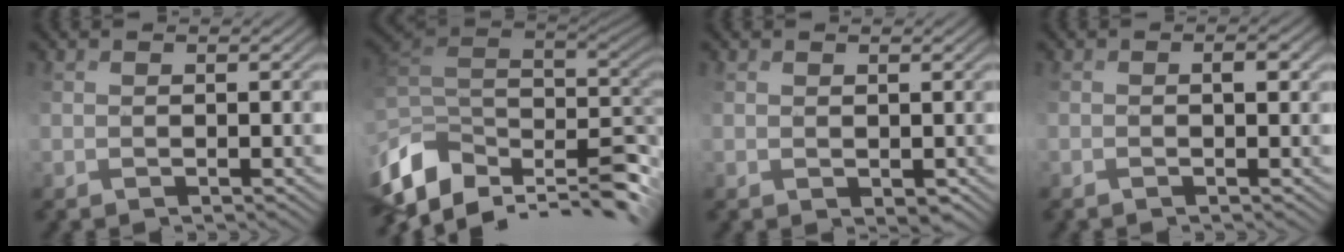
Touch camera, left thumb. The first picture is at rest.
{"total": 12.0, "force": [-1.3, 8.1, 8.7], "torque": [-0.215, -0.015, 0.007]}
{"total": 2.4, "force": [-0.2, 1.8, 1.6], "torque": [-0.039, -0.008, 0.006]}
{"total": 2.0, "force": [0.2, 0.7, 1.8], "torque": [-0.030, 0.007, -0.002]}